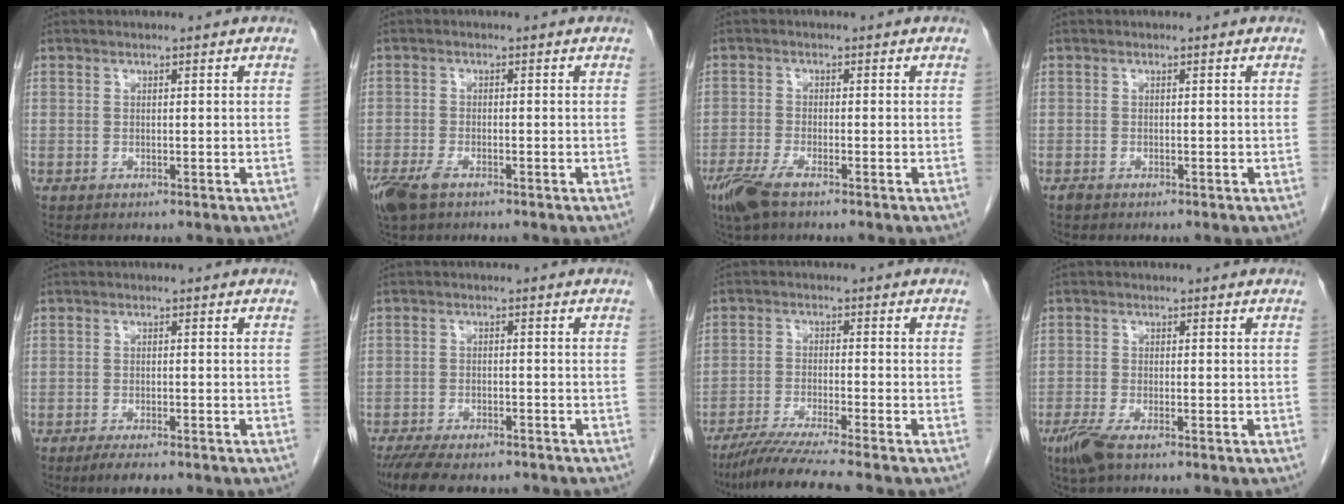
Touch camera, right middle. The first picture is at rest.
{"total": 4.8, "force": [-3.2, 1.9, 3.1], "torque": [-0.068, -0.010, -0.057]}
{"total": 4.6, "force": [-3.1, 0.9, 3.3], "torque": [-0.074, -0.011, -0.060]}
{"total": 0.6, "force": [-0.5, 0.2, 0.3], "torque": [-0.011, -0.002, -0.009]}
{"total": 4.1, "force": [-3.2, 0.9, 2.5], "torque": [-0.041, -0.008, -0.047]}
{"total": 11.4, "force": [-9.6, 3.5, 5.2], "torque": [-0.090, -0.008, -0.140]}
{"total": 8.3, "force": [-7.0, -1.6, 4.2], "torque": [-0.064, -0.033, -0.120]}
{"total": 3.7, "force": [-2.4, 0.8, 2.7], "torque": [-0.062, -0.010, -0.048]}